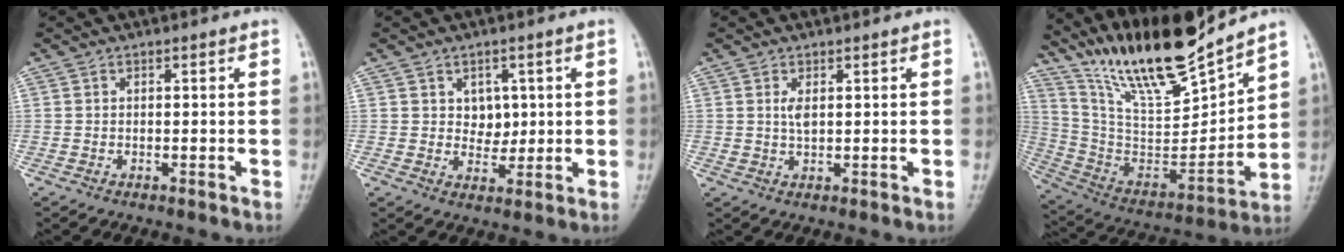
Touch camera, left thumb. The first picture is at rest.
{"total": 4.2, "force": [1.1, 3.3, 2.4], "torque": [-0.003, -0.009, 0.020]}
{"total": 2.0, "force": [0.7, 0.9, 1.6], "torque": [-0.029, -0.005, 0.017]}
{"total": 19.9, "force": [17.2, 2.7, 9.6], "torque": [-0.140, -0.098, 0.324]}